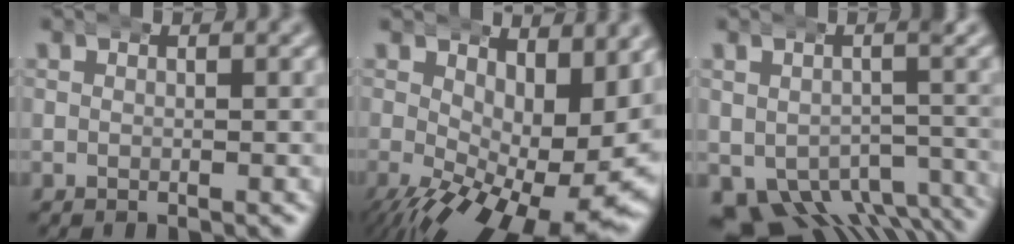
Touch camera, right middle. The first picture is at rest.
{"total": 10.4, "force": [-2.8, 5.0, 8.7], "torque": [-0.127, -0.062, -0.011]}
{"total": 10.0, "force": [-6.6, 6.0, 4.4], "torque": [-0.072, -0.048, -0.096]}